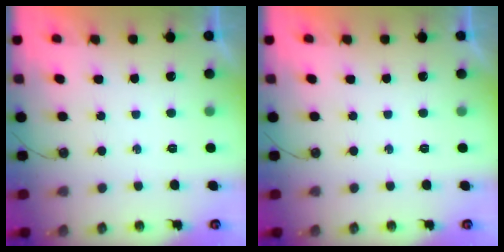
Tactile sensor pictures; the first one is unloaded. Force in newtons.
{"total": 0.0}